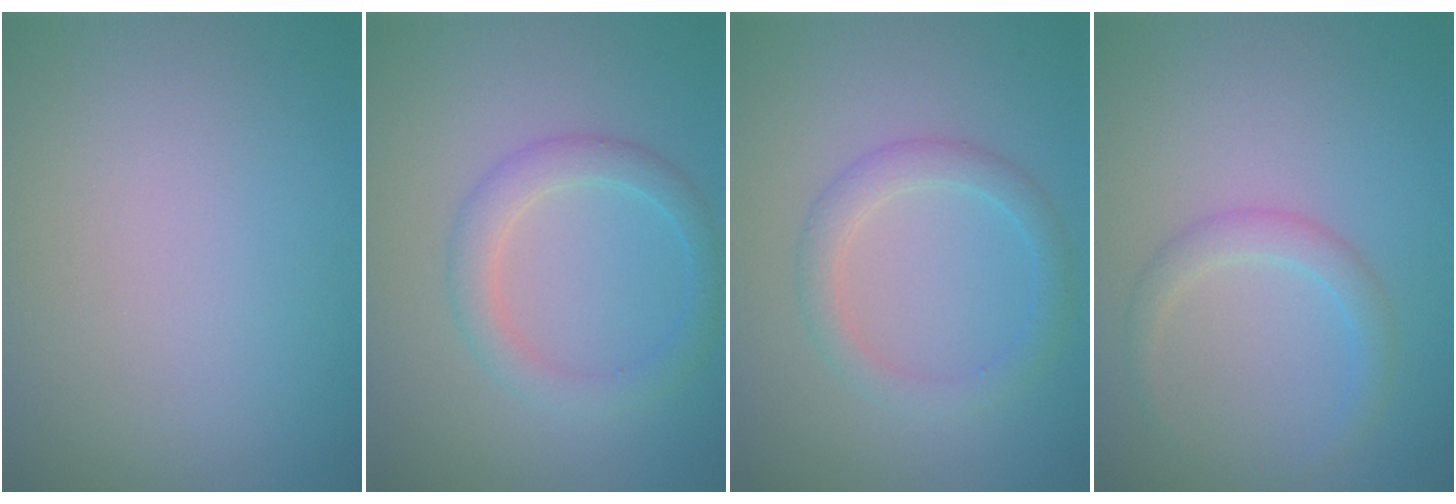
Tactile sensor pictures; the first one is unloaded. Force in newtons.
{"total": 2.8, "press": 2.8, "slide": 0.0}
{"total": 2.4, "press": 2.4, "slide": 0.2}
{"total": 1.9, "press": 1.9, "slide": 0.0}